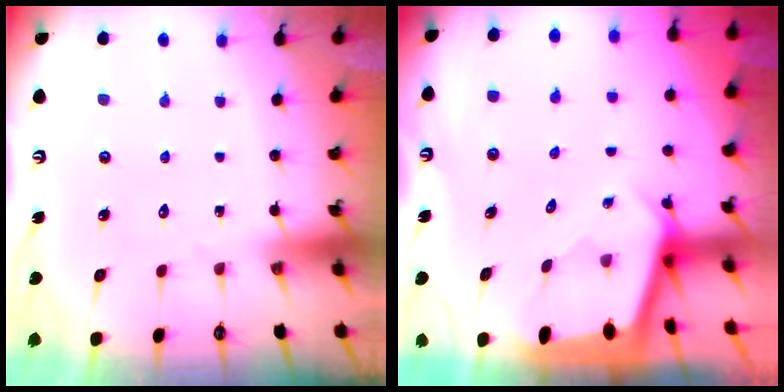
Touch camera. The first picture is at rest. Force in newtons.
{"total": 2.3, "press": 2.3, "slide": 0.2}